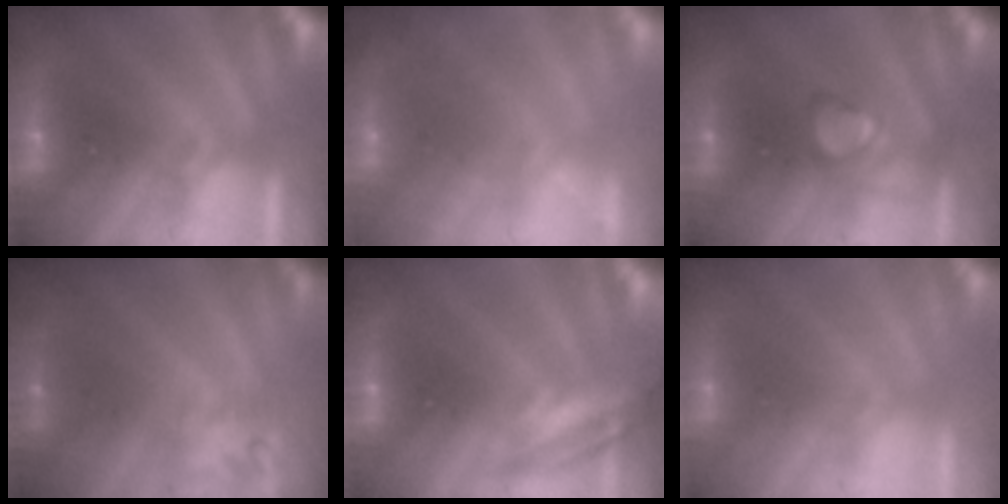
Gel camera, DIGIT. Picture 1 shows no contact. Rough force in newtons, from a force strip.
{"total": 7.8}
{"total": 2.8}
{"total": 2.4}
{"total": 2.3}
{"total": 2.7}